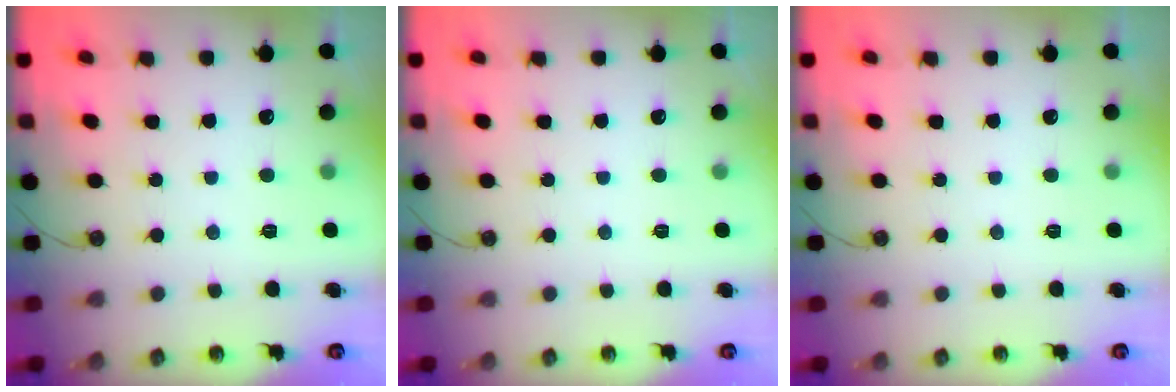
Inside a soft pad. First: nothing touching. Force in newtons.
{"total": 0.0}
{"total": 0.0}